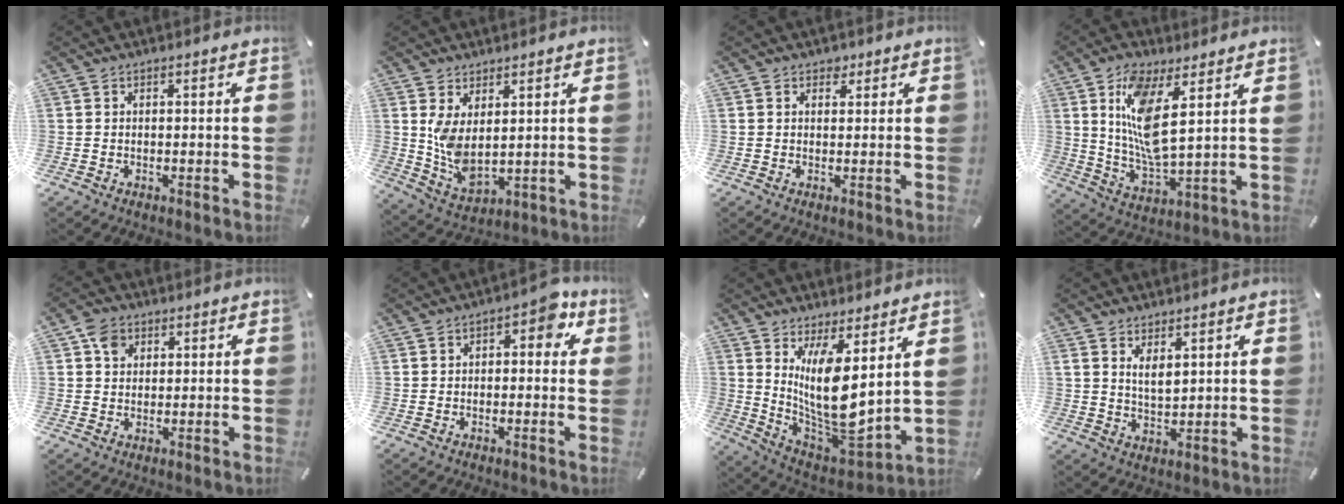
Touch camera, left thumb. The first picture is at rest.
{"total": 6.6, "force": [2.8, 3.7, 4.8], "torque": [-0.112, -0.030, 0.050]}
{"total": 1.9, "force": [1.2, 1.5, 0.5], "torque": [0.005, -0.001, 0.016]}
{"total": 12.0, "force": [5.8, 4.1, 9.7], "torque": [-0.211, -0.030, 0.099]}
{"total": 4.9, "force": [1.6, 4.2, 2.0], "torque": [-0.029, 0.004, 0.029]}
{"total": 5.8, "force": [1.1, 3.2, 4.8], "torque": [-0.062, 0.006, 0.009]}
{"total": 14.8, "force": [6.0, 6.0, 12.1], "torque": [-0.246, -0.079, 0.110]}
{"total": 4.2, "force": [2.6, 2.2, 2.6], "torque": [-0.040, -0.012, 0.043]}